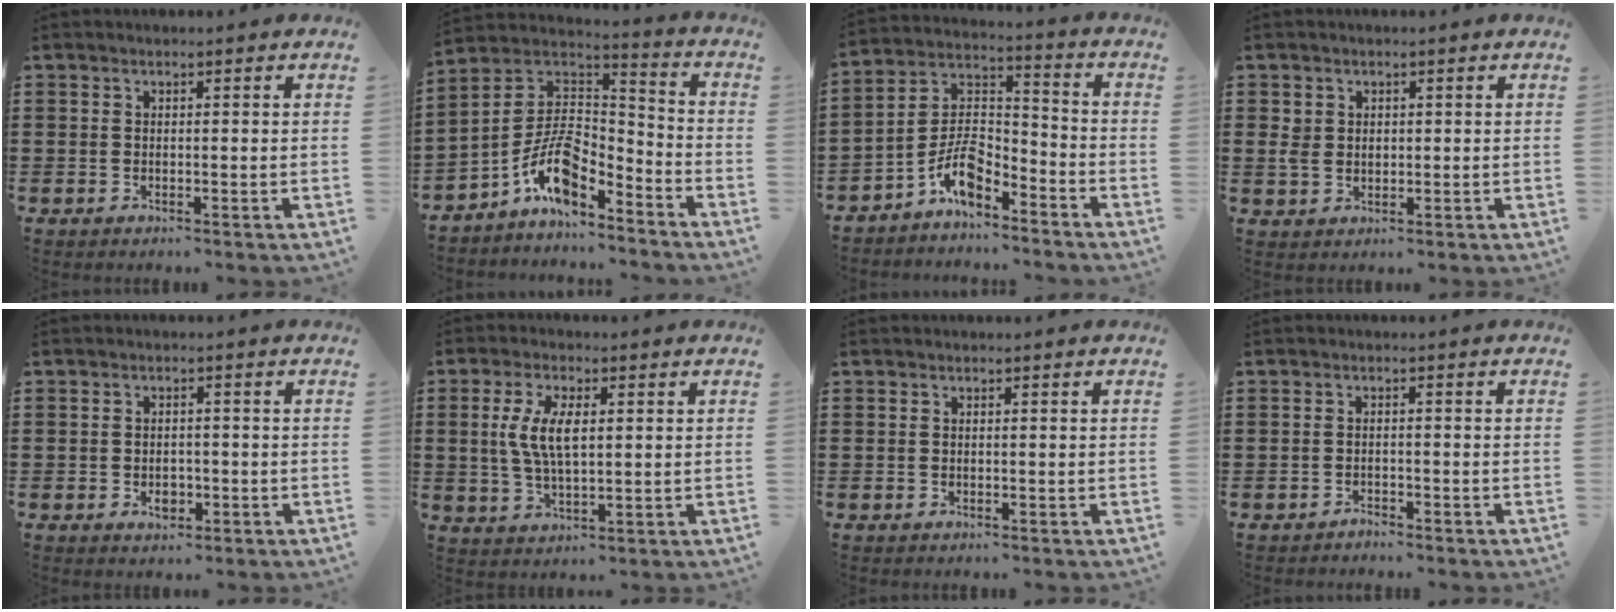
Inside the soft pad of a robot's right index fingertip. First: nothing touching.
{"total": 10.1, "force": [-6.6, 4.1, 6.5], "torque": [-0.146, 0.000, -0.134]}
{"total": 7.9, "force": [-5.6, 3.2, 4.5], "torque": [-0.104, -0.005, -0.113]}
{"total": 2.4, "force": [0.6, 2.1, 1.0], "torque": [-0.027, 0.009, 0.011]}
{"total": 2.6, "force": [-0.8, 1.7, 1.8], "torque": [-0.027, -0.002, -0.016]}
{"total": 6.6, "force": [1.0, 2.7, 5.9], "torque": [-0.132, 0.005, 0.012]}
{"total": 0.0}
{"total": 1.2, "force": [-1.2, 0.1, -0.2], "torque": [-0.001, 0.005, -0.027]}